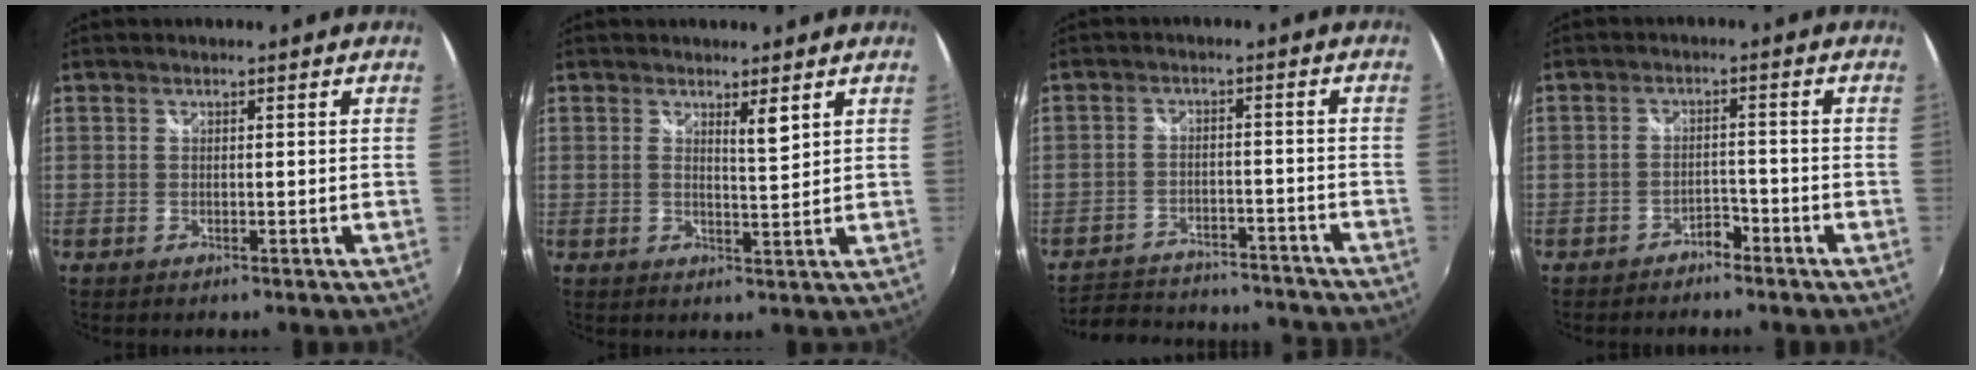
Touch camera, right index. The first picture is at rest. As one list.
[{"total": 2.7, "force": [1.7, 0.0, 2.1], "torque": [-0.035, -0.005, 0.026]}, {"total": 19.6, "force": [-17.5, 5.8, 6.5], "torque": [-0.145, 0.015, -0.228]}, {"total": 2.6, "force": [-2.3, 1.0, 0.7], "torque": [-0.016, 0.003, -0.038]}]